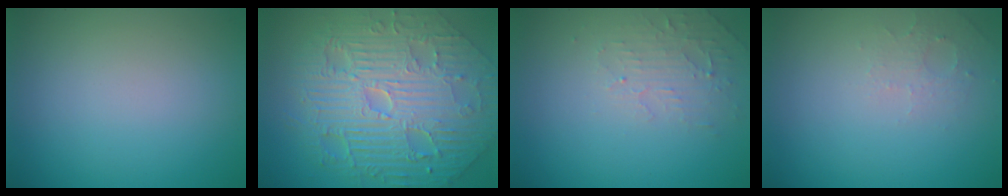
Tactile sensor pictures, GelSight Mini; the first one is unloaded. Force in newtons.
{"total": 11.9, "press": 7.7, "slide": 9.1}
{"total": 2.4, "press": 2.3, "slide": 0.5}
{"total": 1.6, "press": 1.5, "slide": 0.4}